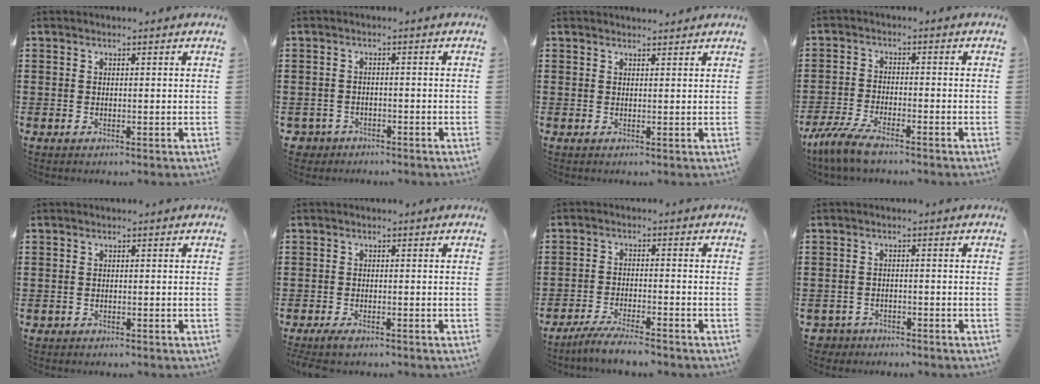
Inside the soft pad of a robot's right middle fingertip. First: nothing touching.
{"total": 2.4, "force": [-2.1, 1.1, -0.1], "torque": [-0.013, -0.003, -0.052]}
{"total": 1.2, "force": [1.2, 0.1, 0.0], "torque": [0.005, -0.002, 0.020]}
{"total": 5.3, "force": [-4.4, 1.0, 2.7], "torque": [-0.073, -0.007, -0.090]}
{"total": 0.8, "force": [-0.7, 0.4, -0.1], "torque": [0.000, 0.003, -0.018]}
{"total": 1.5, "force": [-1.3, 0.5, 0.7], "torque": [-0.023, -0.001, -0.029]}
{"total": 4.3, "force": [-4.0, 0.2, 1.5], "torque": [-0.033, -0.003, -0.081]}
{"total": 2.6, "force": [-2.4, 0.9, -0.2], "torque": [-0.005, 0.000, -0.055]}